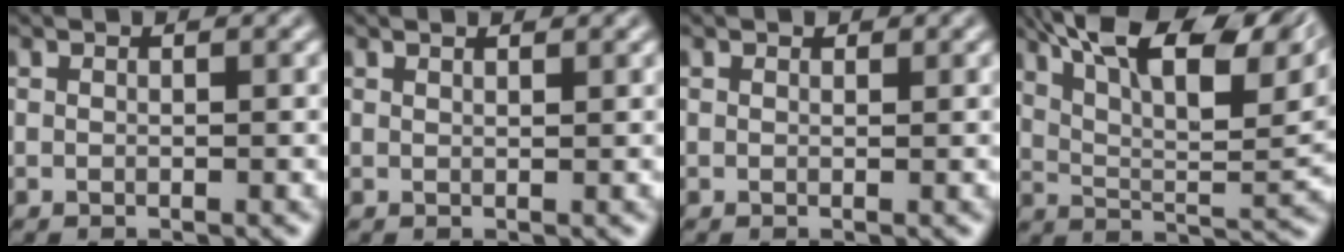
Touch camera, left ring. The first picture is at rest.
{"total": 1.4, "force": [1.0, 0.6, 0.7], "torque": [0.001, 0.015, -0.004]}
{"total": 0.8, "force": [0.7, 0.3, 0.3], "torque": [-0.003, 0.007, -0.002]}
{"total": 13.5, "force": [7.7, 4.4, 10.1], "torque": [-0.179, 0.041, 0.133]}